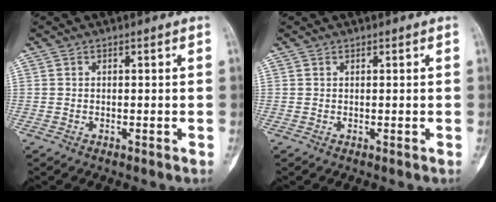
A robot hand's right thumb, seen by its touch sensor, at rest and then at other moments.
{"total": 0.0}